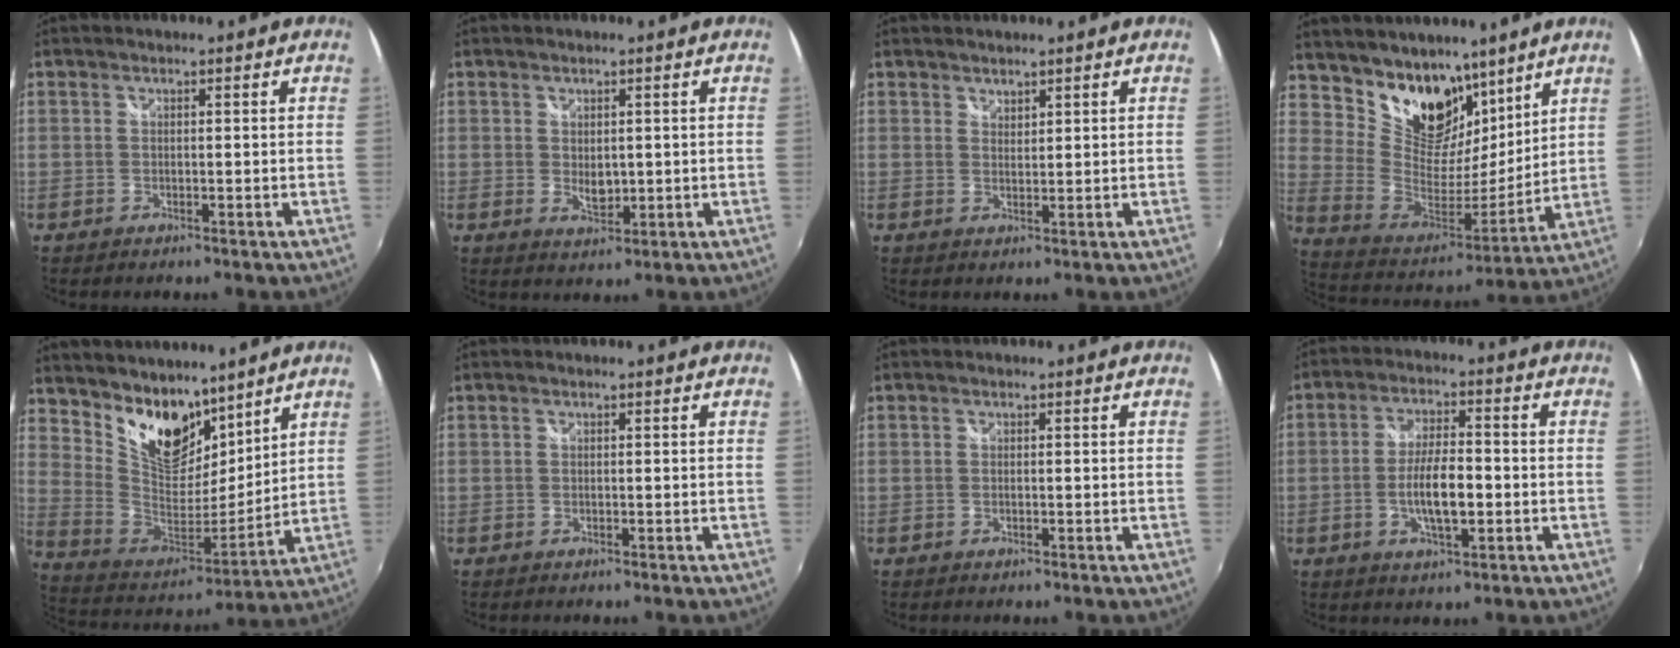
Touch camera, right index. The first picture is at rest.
{"total": 3.0, "force": [0.3, 2.1, 2.2], "torque": [-0.033, -0.005, 0.007]}
{"total": 1.5, "force": [1.4, 0.6, 0.2], "torque": [0.001, 0.001, 0.024]}
{"total": 17.4, "force": [11.8, 10.5, 7.3], "torque": [-0.160, 0.000, 0.220]}
{"total": 16.1, "force": [11.3, 8.4, 7.8], "torque": [-0.157, 0.004, 0.216]}
{"total": 0.0}
{"total": 0.0}
{"total": 8.0, "force": [-1.9, 2.5, 7.4], "torque": [-0.141, -0.002, -0.031]}